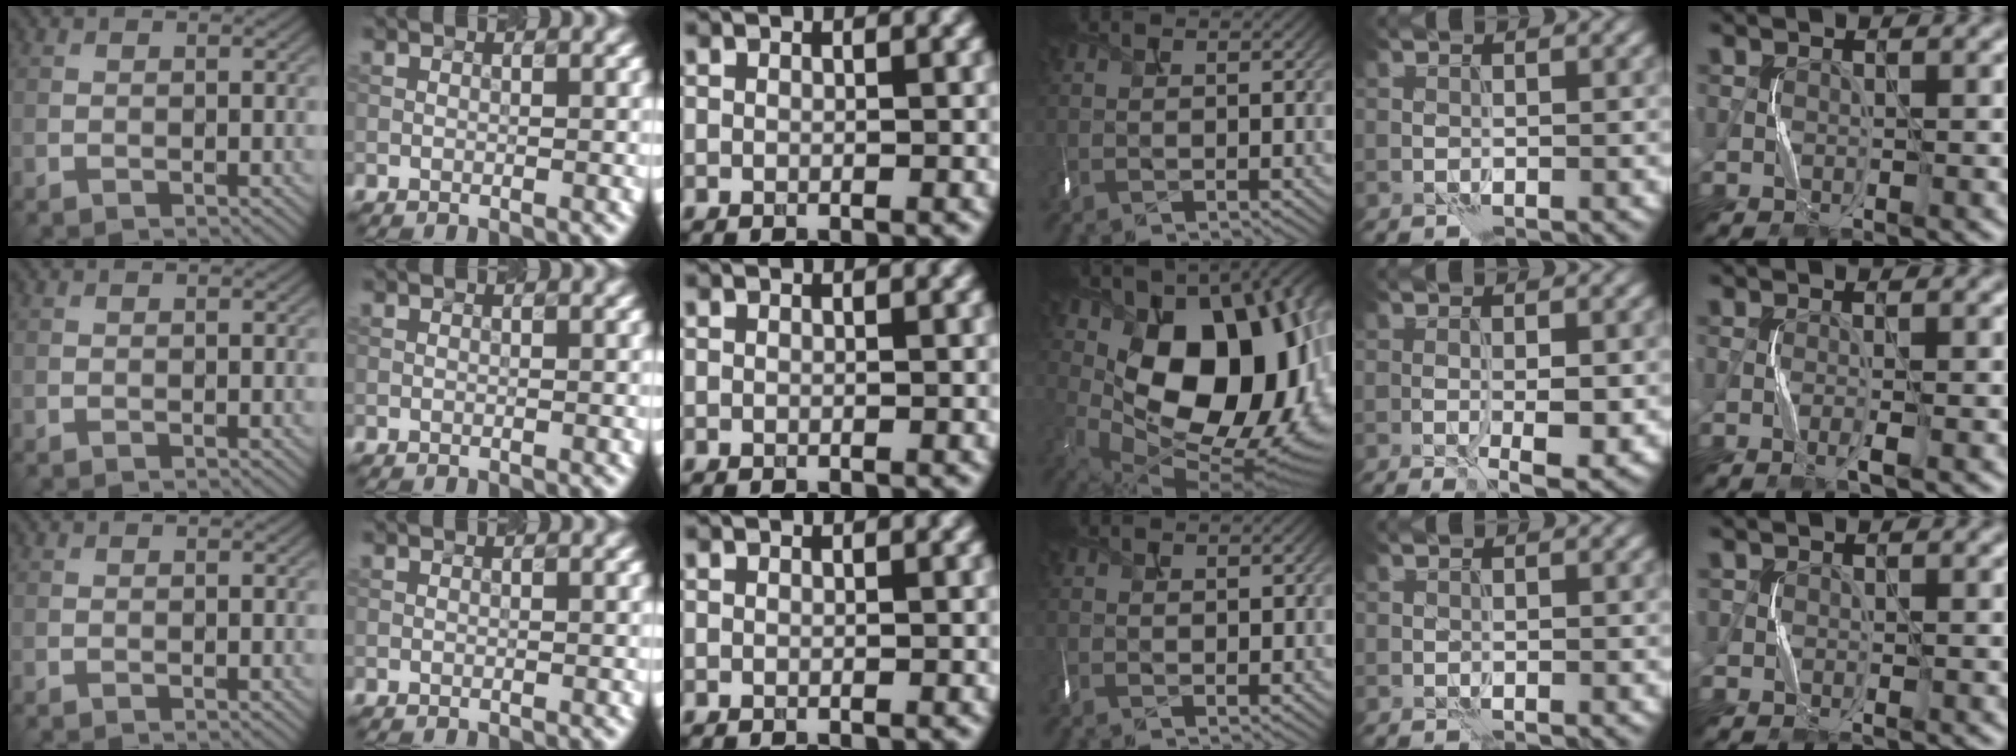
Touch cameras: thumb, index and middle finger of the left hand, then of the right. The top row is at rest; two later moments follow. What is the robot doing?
{"motion": "shake", "object": "tambourine"}